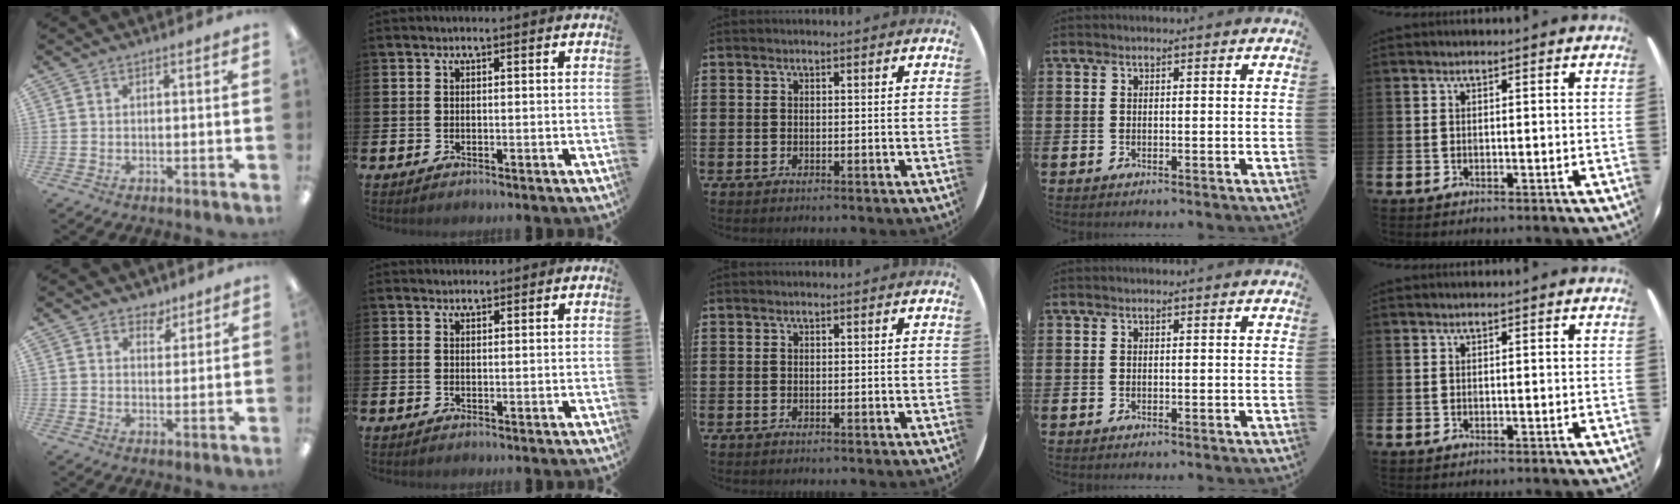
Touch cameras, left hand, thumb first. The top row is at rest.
{"thumb": {"total": 4.2, "force": [3.3, 2.5, 0.7], "torque": [0.000, -0.018, 0.056]}, "index": {"total": 1.2, "force": [1.1, 0.4, 0.0], "torque": [0.013, -0.002, 0.019]}}